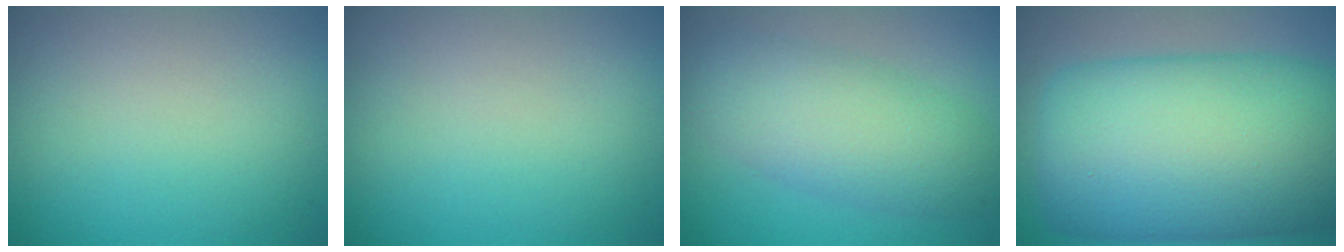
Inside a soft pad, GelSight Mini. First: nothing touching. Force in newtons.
{"total": 0.0}
{"total": 6.1, "press": 6.1, "slide": 0.2}
{"total": 17.6, "press": 17.6, "slide": 0.1}